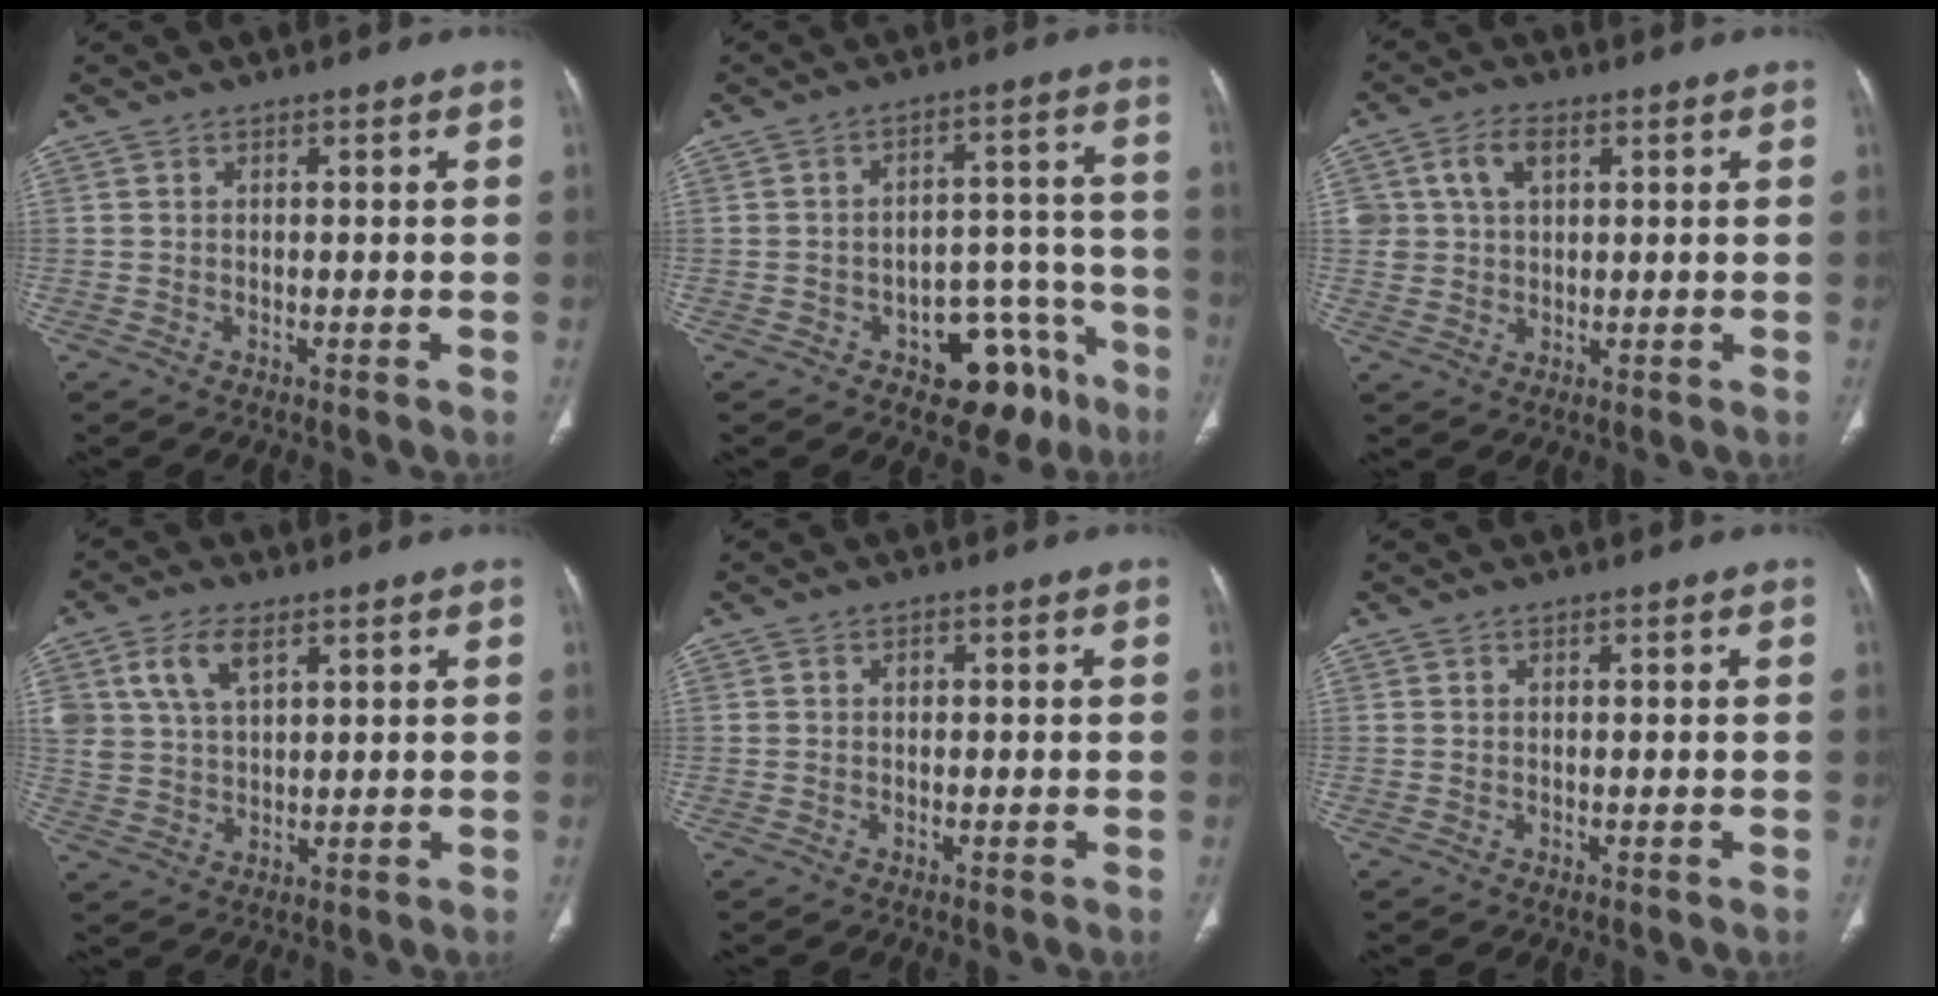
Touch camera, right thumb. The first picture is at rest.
{"total": 13.3, "force": [-7.8, 7.8, 7.4], "torque": [-0.040, 0.077, -0.101]}
{"total": 5.9, "force": [2.2, 4.0, 3.8], "torque": [-0.061, 0.002, 0.044]}
{"total": 7.6, "force": [3.7, 4.1, 5.2], "torque": [-0.097, -0.009, 0.077]}
{"total": 0.6, "force": [0.0, 0.5, 0.3], "torque": [-0.003, 0.002, -0.005]}
{"total": 0.0}